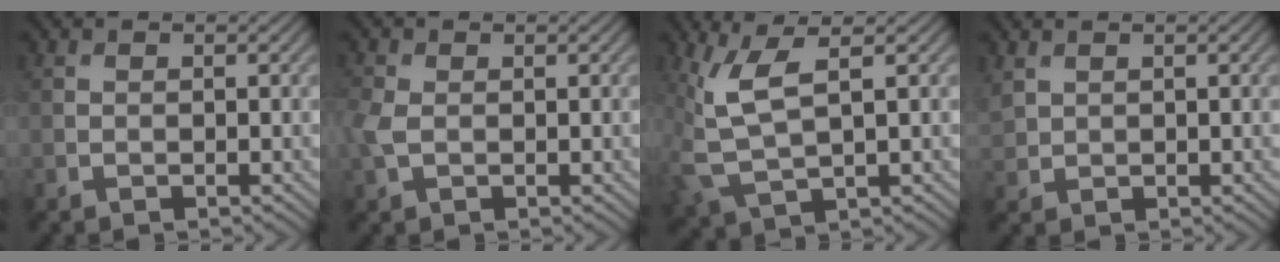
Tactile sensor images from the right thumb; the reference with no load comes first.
{"total": 2.6, "force": [0.0, 1.8, 2.0], "torque": [-0.063, 0.001, -0.002]}
{"total": 6.5, "force": [1.7, 2.3, 5.8], "torque": [-0.152, 0.004, 0.038]}
{"total": 1.9, "force": [1.3, 1.1, 0.8], "torque": [-0.028, 0.004, 0.033]}